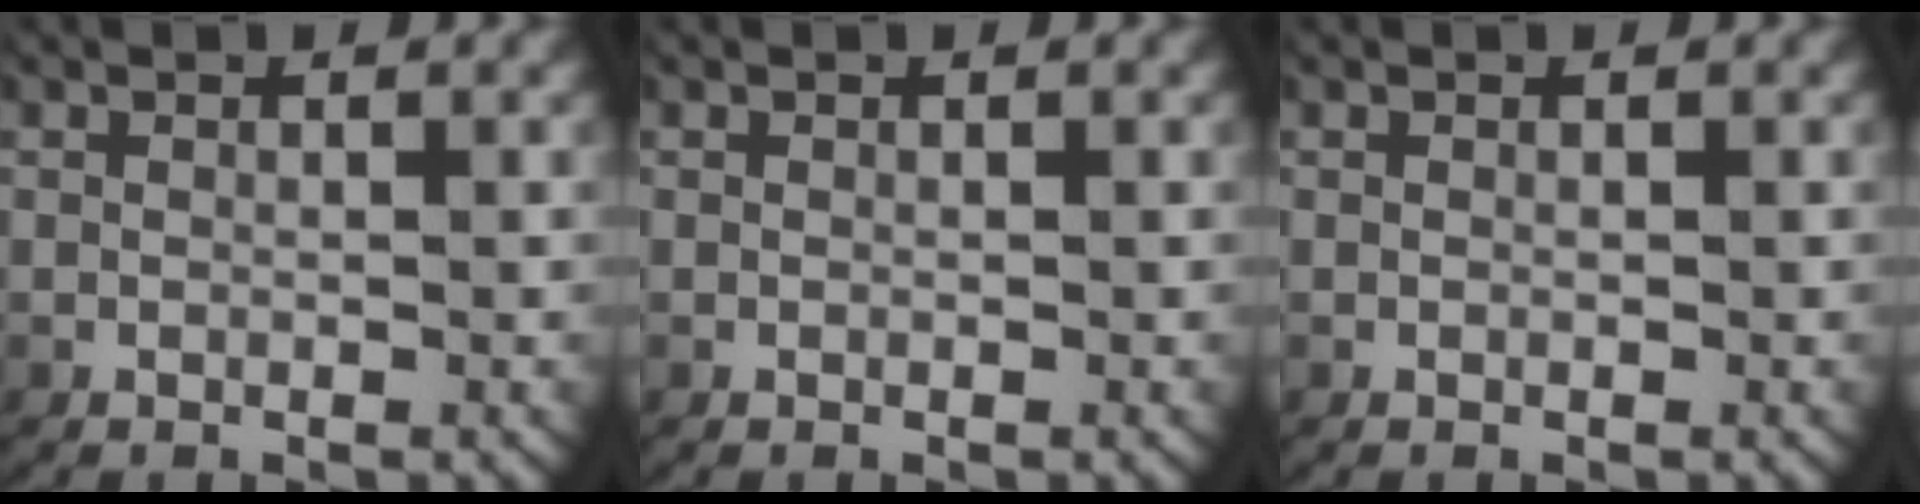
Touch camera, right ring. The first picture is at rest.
{"total": 0.0}
{"total": 0.0}